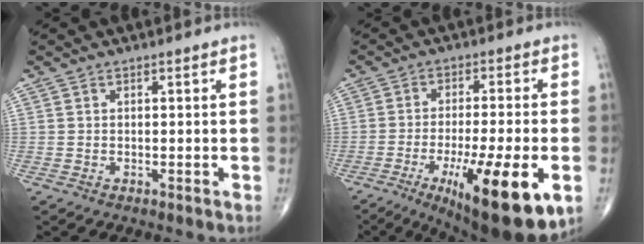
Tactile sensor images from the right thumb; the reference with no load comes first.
{"total": 19.5, "force": [-7.4, 4.5, 17.5], "torque": [-0.243, -0.011, -0.102]}